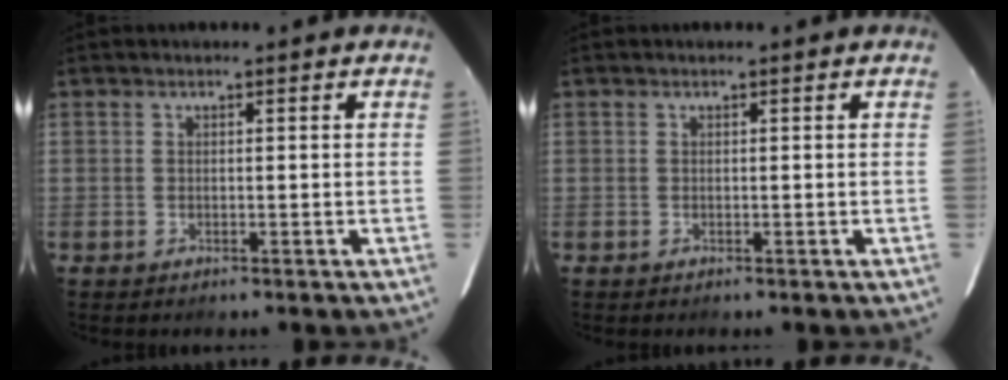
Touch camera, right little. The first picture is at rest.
{"total": 0.0}